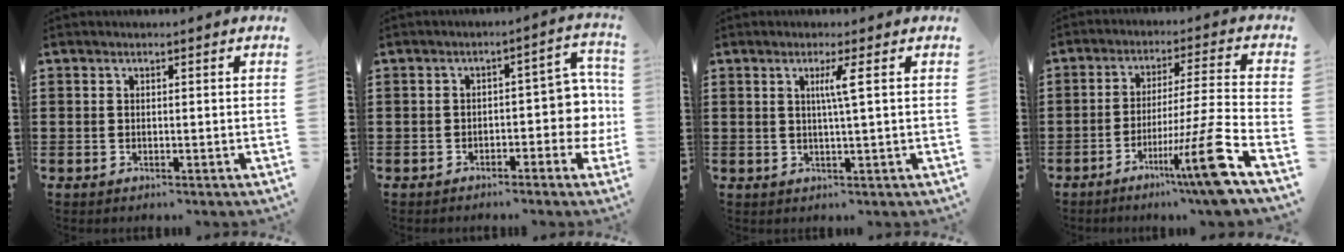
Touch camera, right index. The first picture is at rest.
{"total": 5.5, "force": [-1.5, 3.0, 4.3], "torque": [-0.061, 0.004, -0.033]}
{"total": 3.0, "force": [0.7, -0.6, 2.8], "torque": [-0.055, -0.006, 0.008]}
{"total": 13.7, "force": [-6.7, -0.7, 11.9], "torque": [-0.187, -0.003, -0.111]}